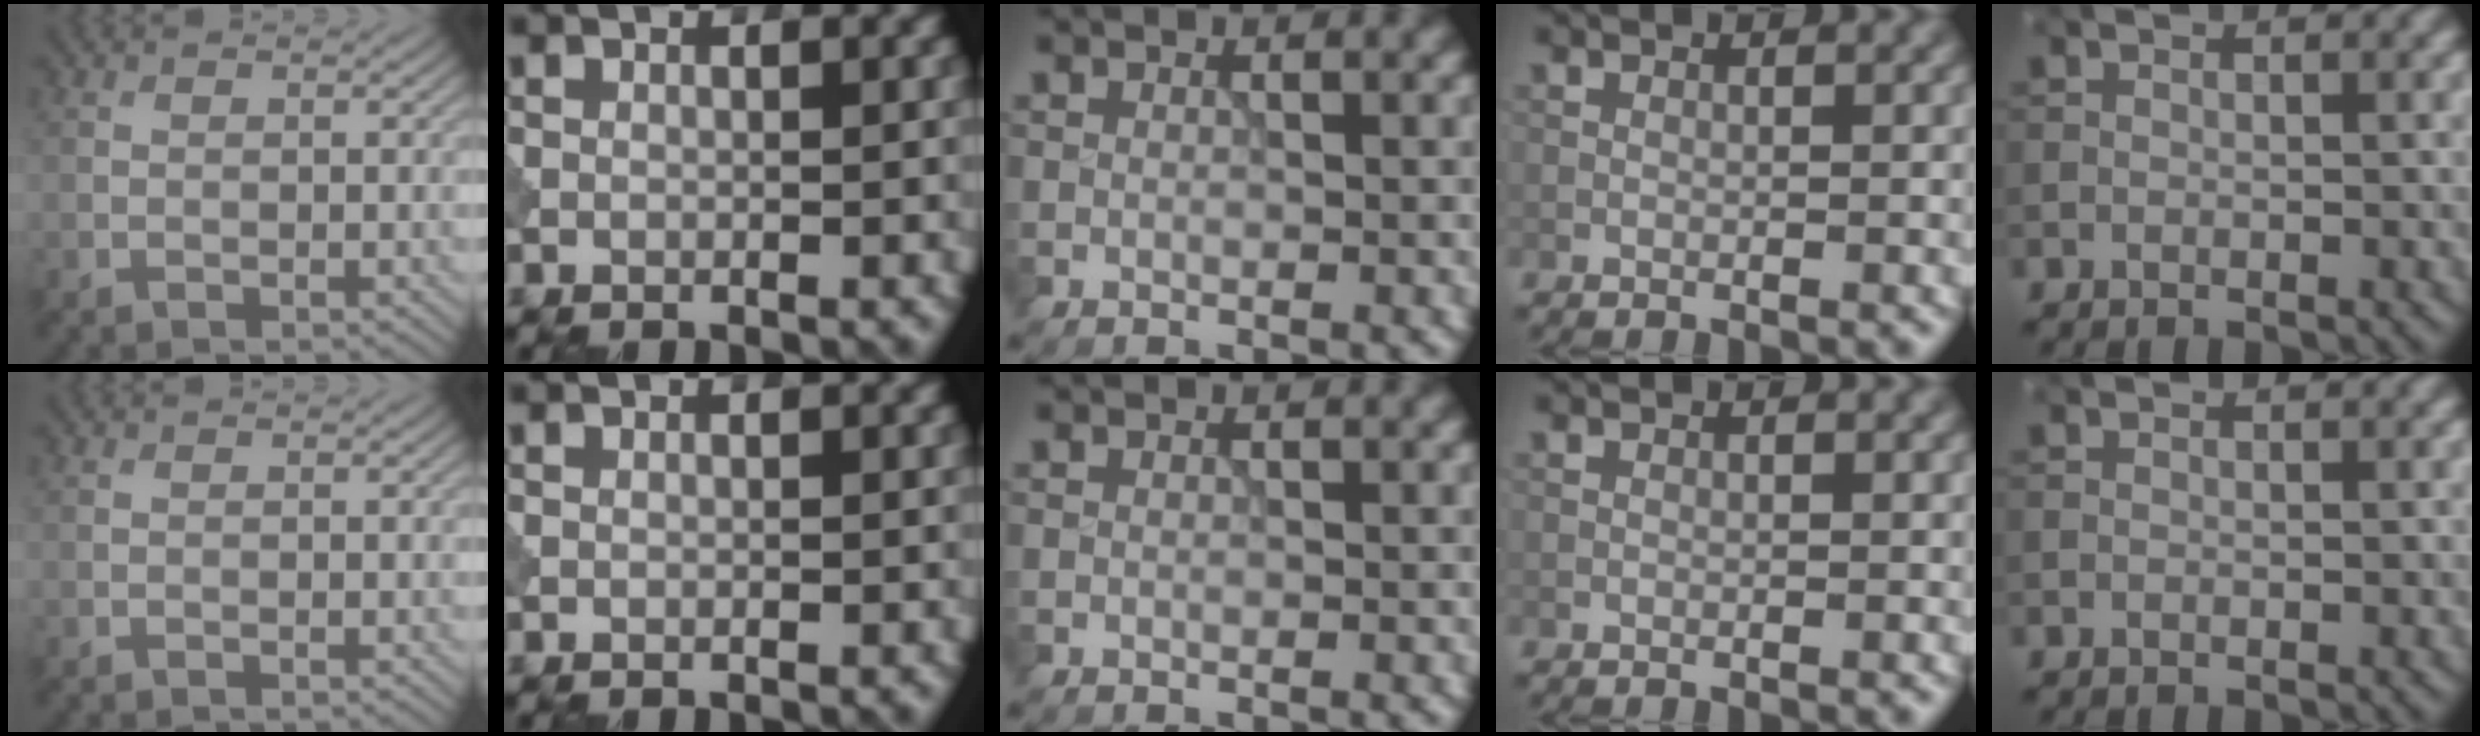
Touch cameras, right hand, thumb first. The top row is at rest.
{}